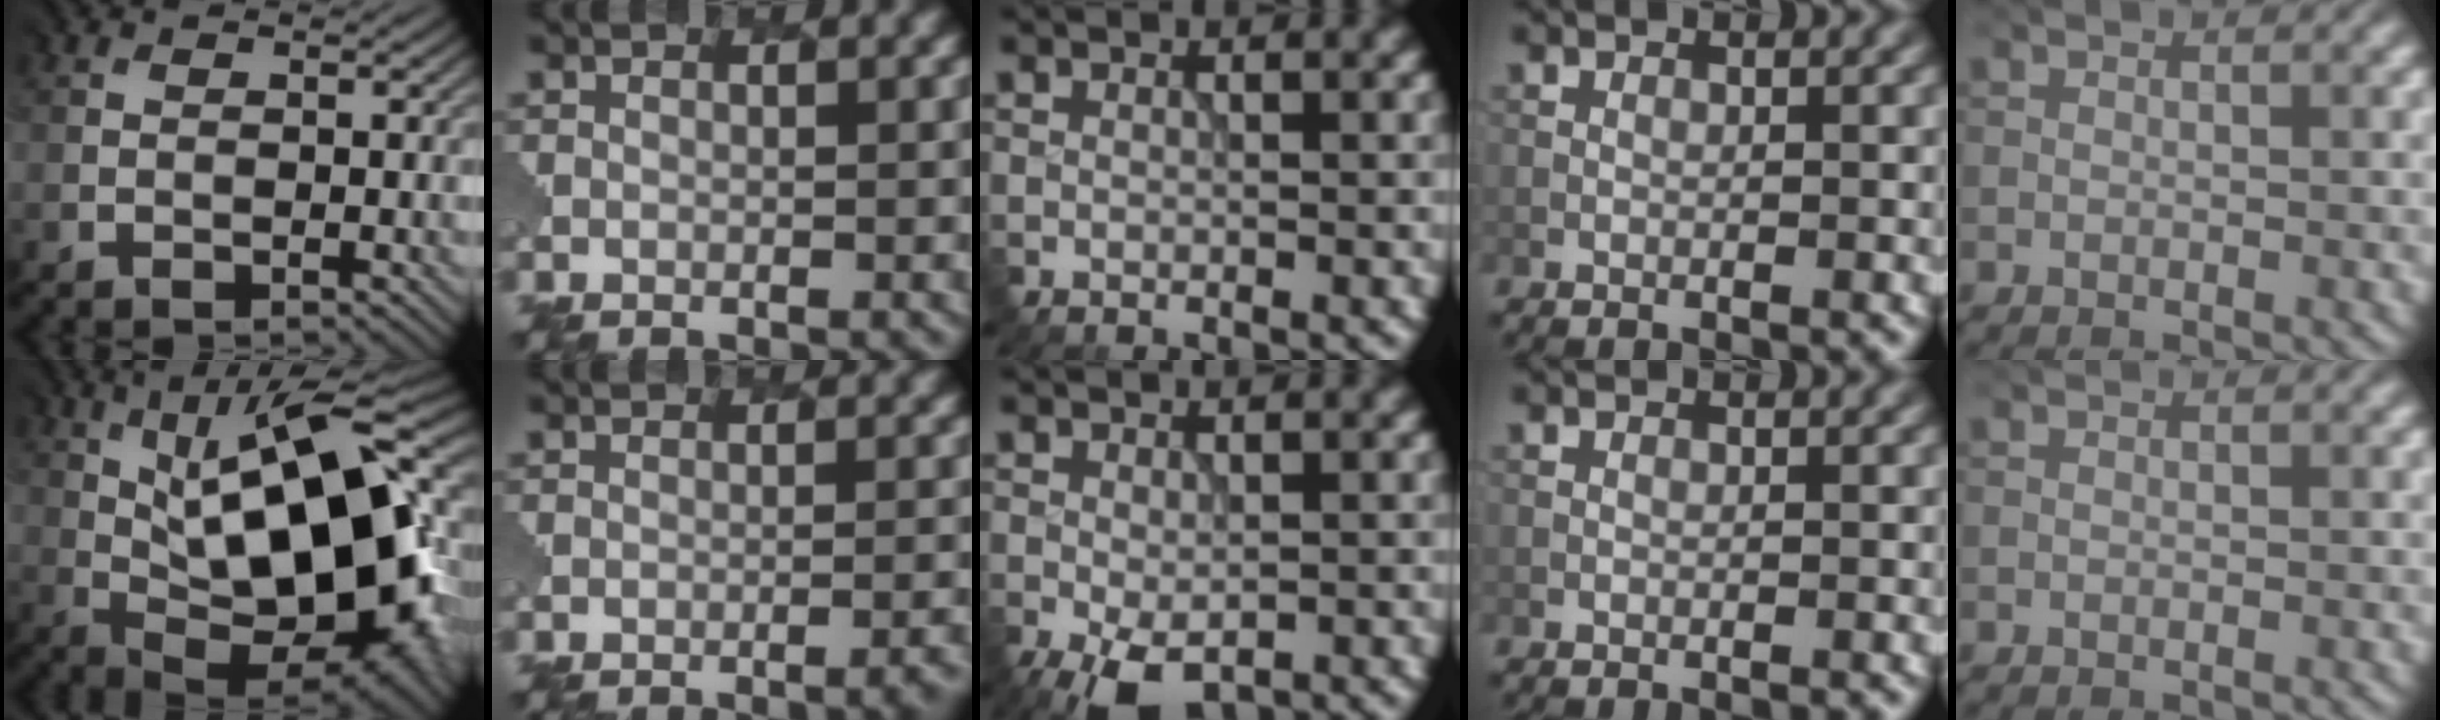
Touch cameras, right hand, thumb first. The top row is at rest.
{"thumb": {"total": 19.5, "force": [2.7, 8.3, 17.4], "torque": [-0.267, 0.018, 0.048]}, "index": {"total": 2.5, "force": [-1.5, 0.8, 1.8], "torque": [-0.010, 0.012, -0.020]}, "middle": {"total": 4.1, "force": [-1.9, 2.0, 3.0], "torque": [-0.058, -0.014, -0.030]}}